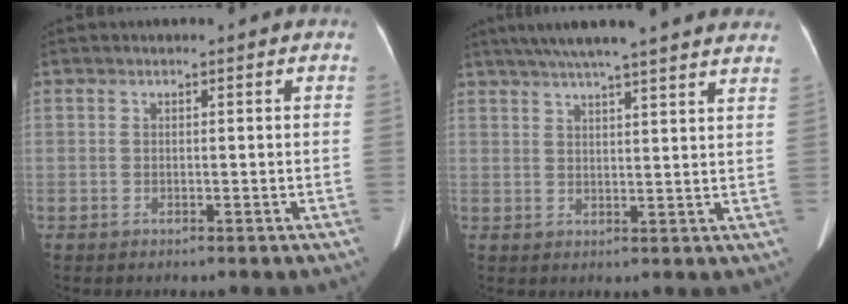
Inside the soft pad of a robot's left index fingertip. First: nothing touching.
{"total": 20.9, "force": [18.1, 0.9, 10.5], "torque": [-0.168, 0.026, 0.231]}